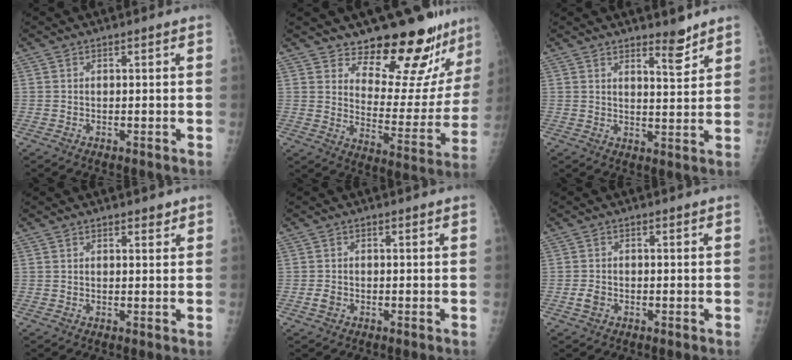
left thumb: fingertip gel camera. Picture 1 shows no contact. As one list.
[{"total": 18.7, "force": [16.3, 5.6, 7.1], "torque": [-0.040, -0.141, 0.214]}, {"total": 4.5, "force": [3.6, 1.1, 2.4], "torque": [-0.024, -0.033, 0.053]}, {"total": 1.4, "force": [1.1, 0.7, 0.6], "torque": [0.002, -0.006, 0.012]}, {"total": 1.6, "force": [-0.6, 1.2, 0.9], "torque": [-0.015, 0.002, -0.012]}, {"total": 2.2, "force": [-0.9, 1.6, 1.2], "torque": [-0.021, 0.002, -0.016]}]